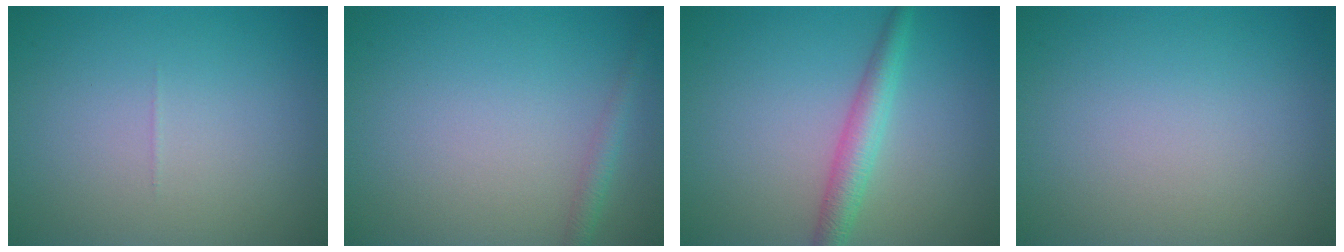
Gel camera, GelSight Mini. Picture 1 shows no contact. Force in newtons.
{"total": 1.4, "press": 1.4, "slide": 0.1}
{"total": 3.0, "press": 3.0, "slide": 0.1}
{"total": 0.0}